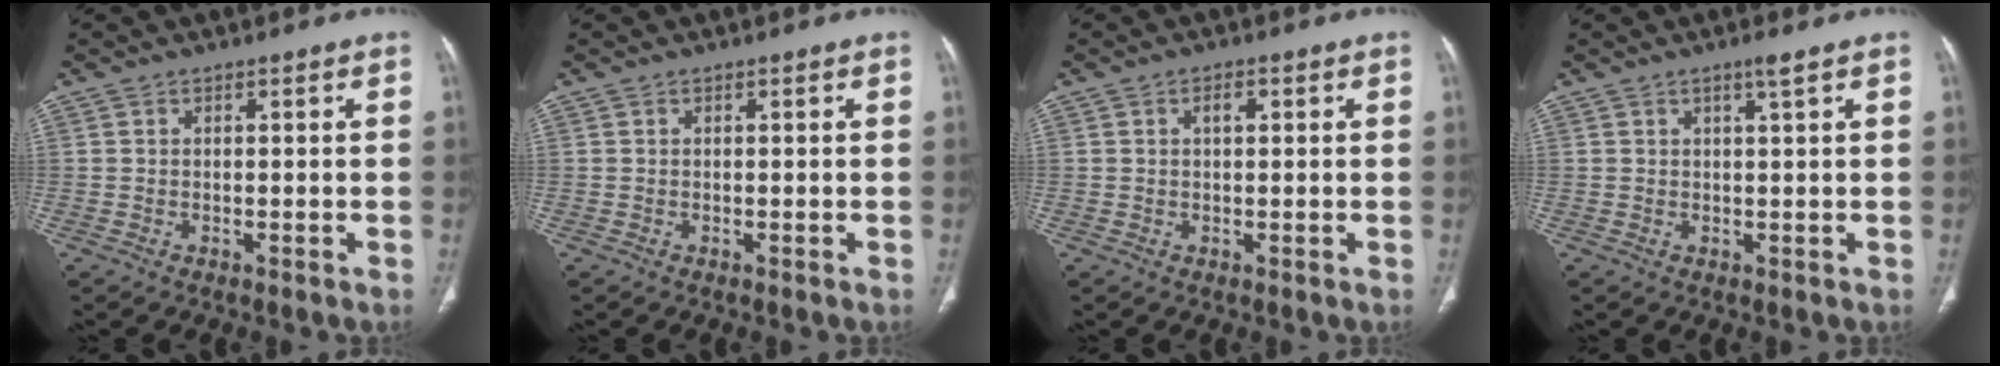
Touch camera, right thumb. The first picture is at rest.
{"total": 0.0}
{"total": 1.9, "force": [0.6, 1.0, 1.6], "torque": [-0.024, 0.003, 0.009]}
{"total": 1.8, "force": [1.1, -0.2, 1.4], "torque": [-0.025, -0.007, 0.019]}